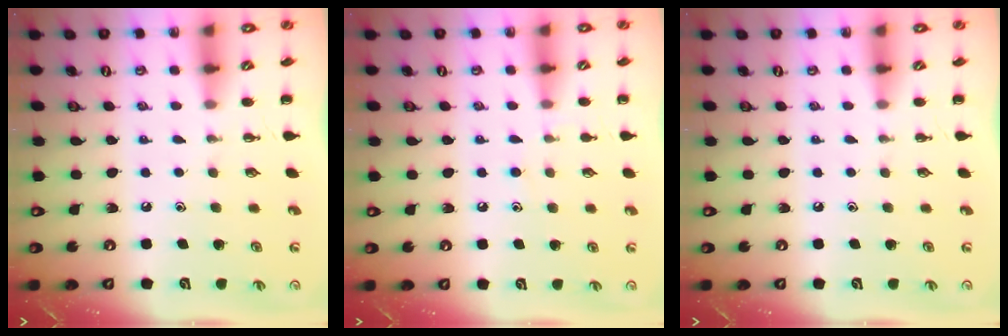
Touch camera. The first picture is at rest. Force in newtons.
{"total": 6.2, "press": 5.9, "slide": 2.1}
{"total": 0.0}